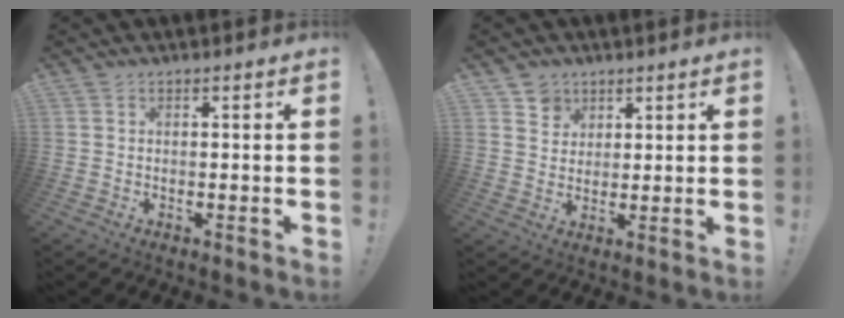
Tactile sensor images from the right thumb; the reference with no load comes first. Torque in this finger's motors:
{"motor_torque": [0.04, -0.05, 0.13, 0.01, -0.03]}